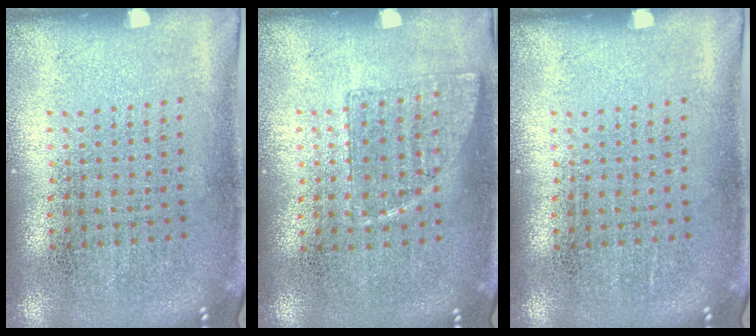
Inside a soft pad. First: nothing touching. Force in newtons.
{"total": 0.6, "press": 0.6, "slide": 0.3}
{"total": 0.0}